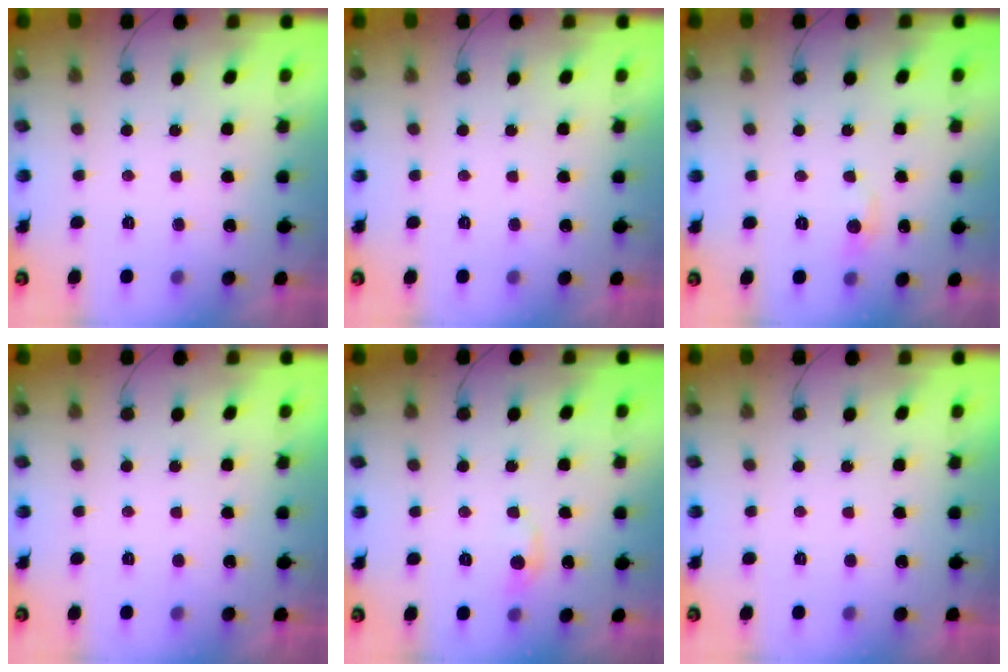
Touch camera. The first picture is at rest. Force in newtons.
{"total": 0.0}
{"total": 5.0, "press": 4.9, "slide": 0.7}
{"total": 0.0}
{"total": 5.2, "press": 5.1, "slide": 0.8}
{"total": 0.0}